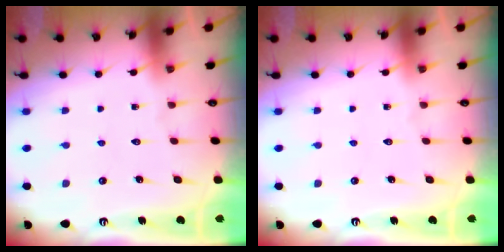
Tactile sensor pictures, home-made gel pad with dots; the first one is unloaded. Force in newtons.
{"total": 0.0}